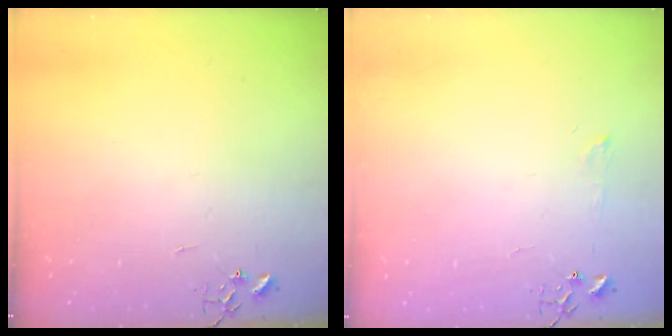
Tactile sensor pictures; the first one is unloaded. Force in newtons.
{"total": 4.2, "press": 4.2, "slide": 0.6}